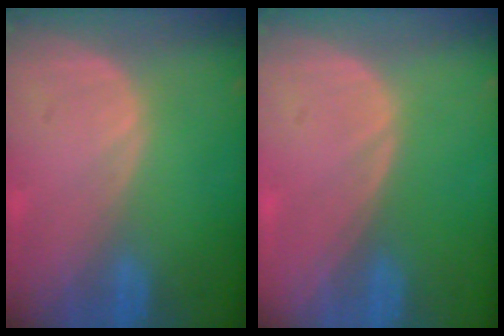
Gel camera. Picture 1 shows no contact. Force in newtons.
{"total": 0.0}